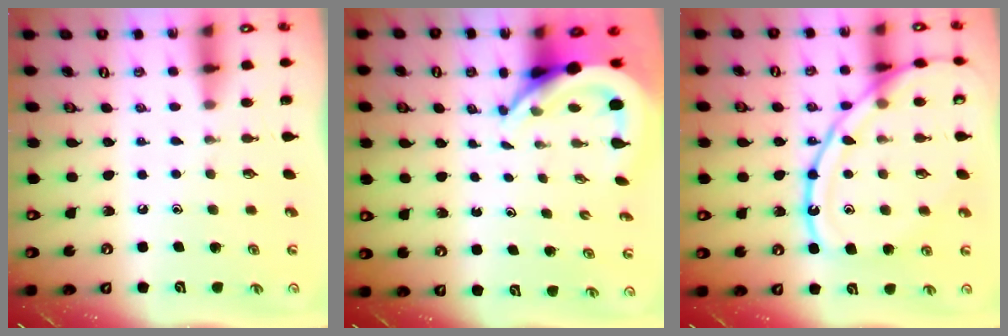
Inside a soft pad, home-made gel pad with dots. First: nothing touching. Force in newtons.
{"total": 7.0, "press": 6.9, "slide": 1.1}
{"total": 17.8, "press": 17.8, "slide": 1.5}